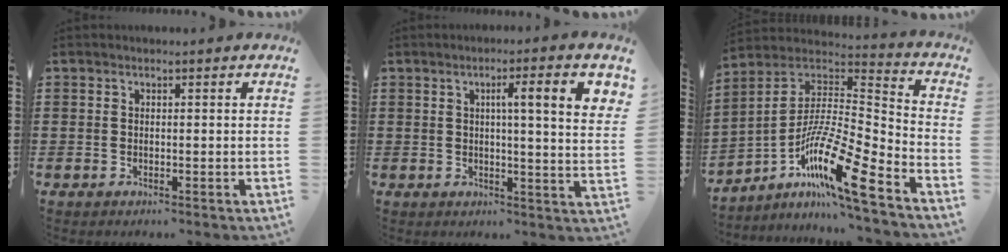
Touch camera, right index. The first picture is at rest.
{"total": 7.6, "force": [2.7, 0.6, 7.1], "torque": [-0.115, -0.006, 0.034]}
{"total": 13.6, "force": [-8.4, 1.7, 10.6], "torque": [-0.207, -0.015, -0.163]}